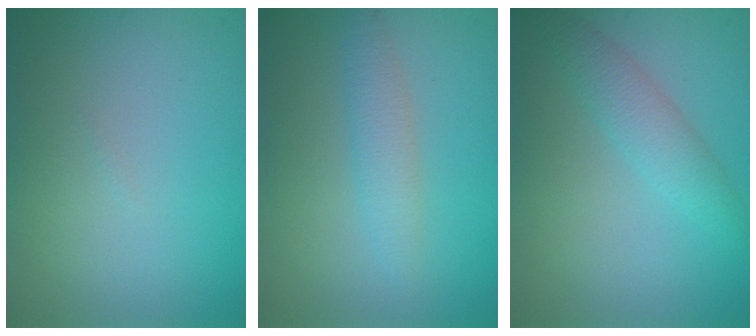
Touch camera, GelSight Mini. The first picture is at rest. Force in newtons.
{"total": 2.1, "press": 2.1, "slide": 0.1}
{"total": 2.5, "press": 2.5, "slide": 0.1}